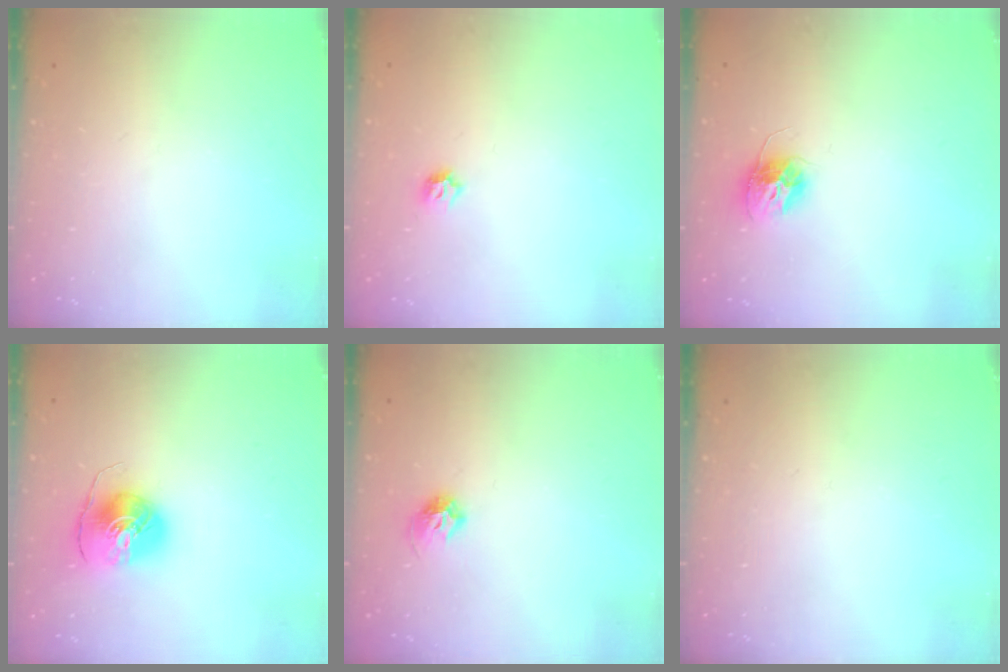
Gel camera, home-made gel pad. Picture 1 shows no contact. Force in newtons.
{"total": 3.7, "press": 3.6, "slide": 0.6}
{"total": 11.4, "press": 11.4, "slide": 0.9}
{"total": 7.6, "press": 7.6, "slide": 0.3}
{"total": 7.0, "press": 6.9, "slide": 0.8}
{"total": 0.0}